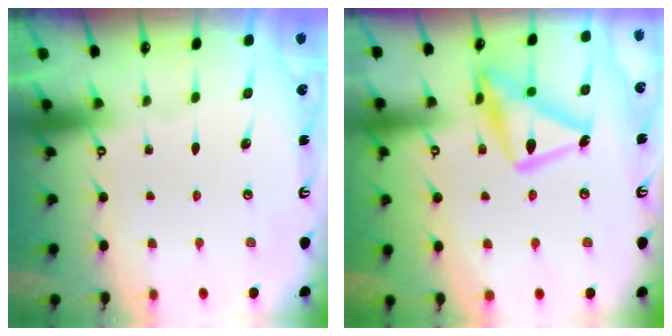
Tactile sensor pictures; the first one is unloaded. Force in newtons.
{"total": 18.8, "press": 18.7, "slide": 1.3}